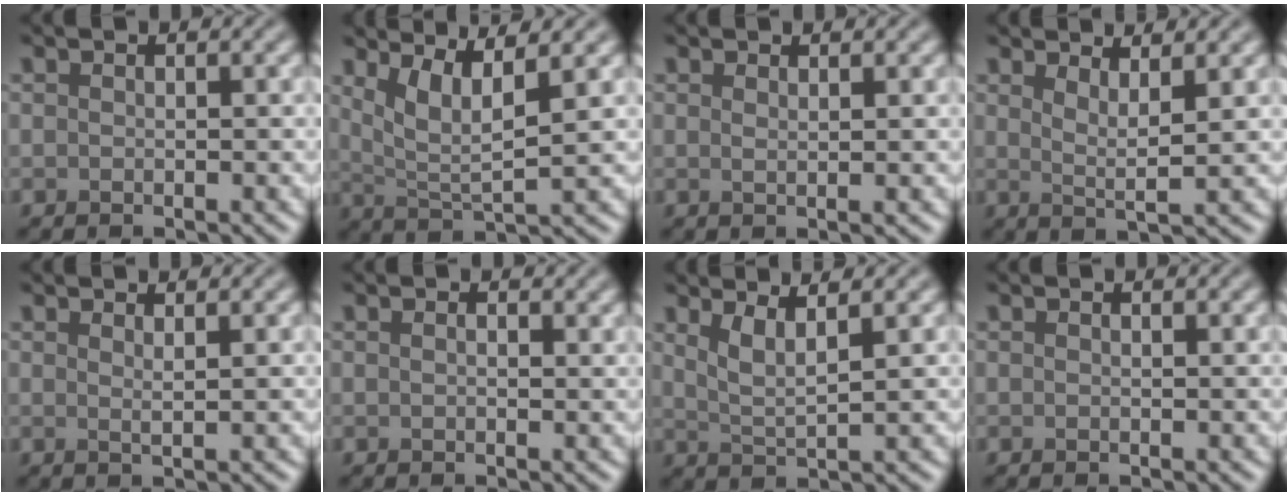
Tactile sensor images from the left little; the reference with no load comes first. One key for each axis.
{"total": 4.2, "fx": 2.1, "fy": 0.9, "fz": 3.5, "tx": -0.071, "ty": -0.005, "tz": 0.045}
{"total": 1.1, "fx": 0.6, "fy": 0.3, "fz": 0.8, "tx": -0.008, "ty": 0.001, "tz": 0.008}
{"total": 2.8, "fx": 1.6, "fy": 0.5, "fz": 2.3, "tx": -0.036, "ty": -0.008, "tz": 0.027}
{"total": 1.2, "fx": 0.7, "fy": 0.3, "fz": 0.9, "tx": -0.008, "ty": 0.000, "tz": 0.010}
{"total": 1.0, "fx": 0.5, "fy": 0.5, "fz": 0.7, "tx": -0.013, "ty": -0.002, "tz": 0.009}
{"total": 2.9, "fx": 1.7, "fy": 0.6, "fz": 2.3, "tx": -0.040, "ty": -0.005, "tz": 0.035}
{"total": 0.0}